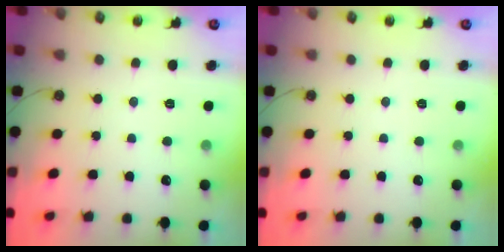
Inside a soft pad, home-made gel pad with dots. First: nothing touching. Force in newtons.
{"total": 0.0}